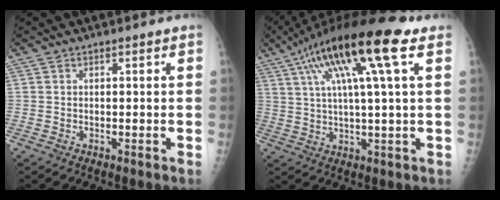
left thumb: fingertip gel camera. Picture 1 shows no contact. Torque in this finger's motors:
{"motor_torque": [0.33, 0.87, 1.83, -0.93, 0.64]}